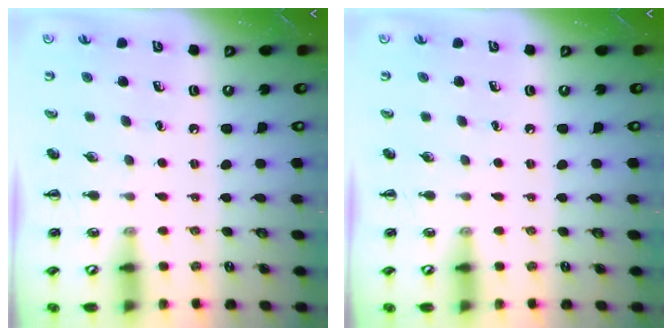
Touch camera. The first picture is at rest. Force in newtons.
{"total": 0.0}